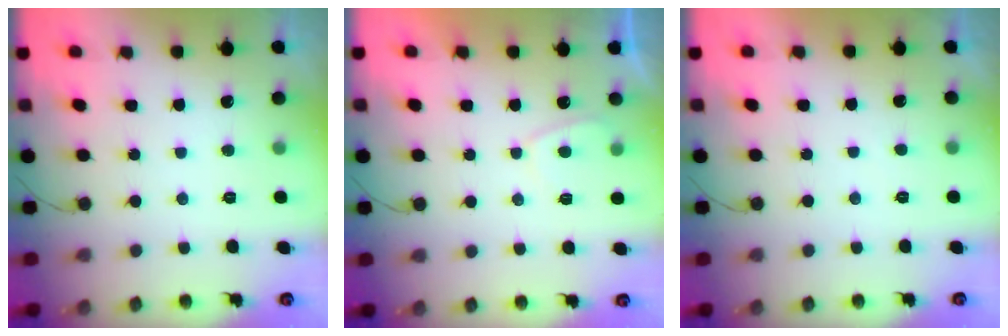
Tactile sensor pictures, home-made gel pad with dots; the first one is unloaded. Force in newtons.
{"total": 2.4, "press": 2.3, "slide": 0.7}
{"total": 0.8, "press": 0.7, "slide": 0.5}